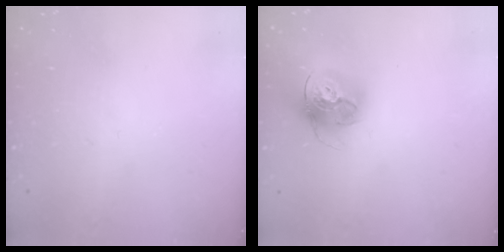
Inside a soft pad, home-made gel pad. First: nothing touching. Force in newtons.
{"total": 16.8, "press": 16.7, "slide": 1.5}